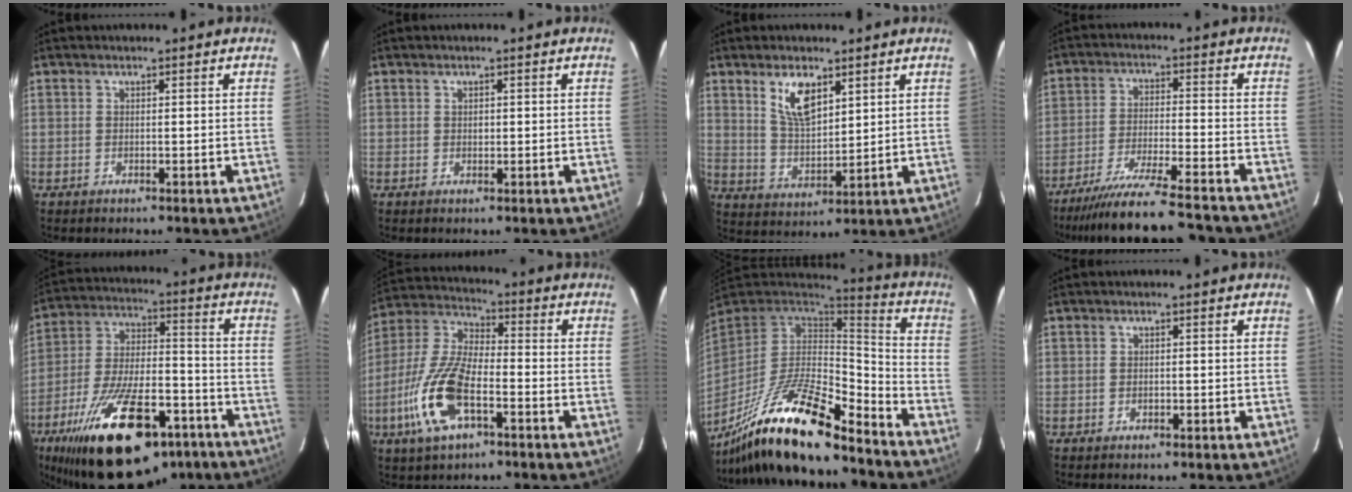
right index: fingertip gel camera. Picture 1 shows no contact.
{"total": 0.7, "force": [0.1, 0.7, 0.3], "torque": [-0.003, 0.003, 0.004]}
{"total": 8.1, "force": [4.4, 3.5, 5.8], "torque": [-0.104, 0.000, 0.094]}
{"total": 17.2, "force": [-15.7, 0.7, 7.0], "torque": [-0.147, -0.031, -0.248]}
{"total": 28.7, "force": [-18.3, 11.9, 18.6], "torque": [-0.344, -0.016, -0.276]}
{"total": 15.8, "force": [-6.2, 6.5, 13.0], "torque": [-0.289, -0.006, -0.123]}
{"total": 21.7, "force": [-15.5, 5.3, 14.1], "torque": [-0.283, -0.031, -0.279]}
{"total": 0.7, "force": [-0.3, 0.6, 0.2], "torque": [-0.001, -0.001, -0.004]}